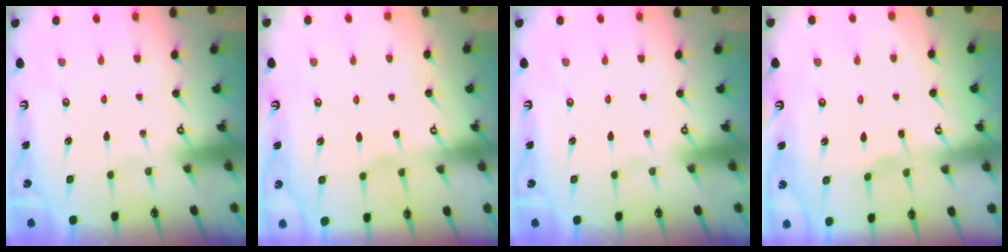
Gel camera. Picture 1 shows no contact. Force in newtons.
{"total": 1.8, "press": 1.8, "slide": 0.3}
{"total": 0.0}
{"total": 3.6, "press": 3.5, "slide": 0.5}